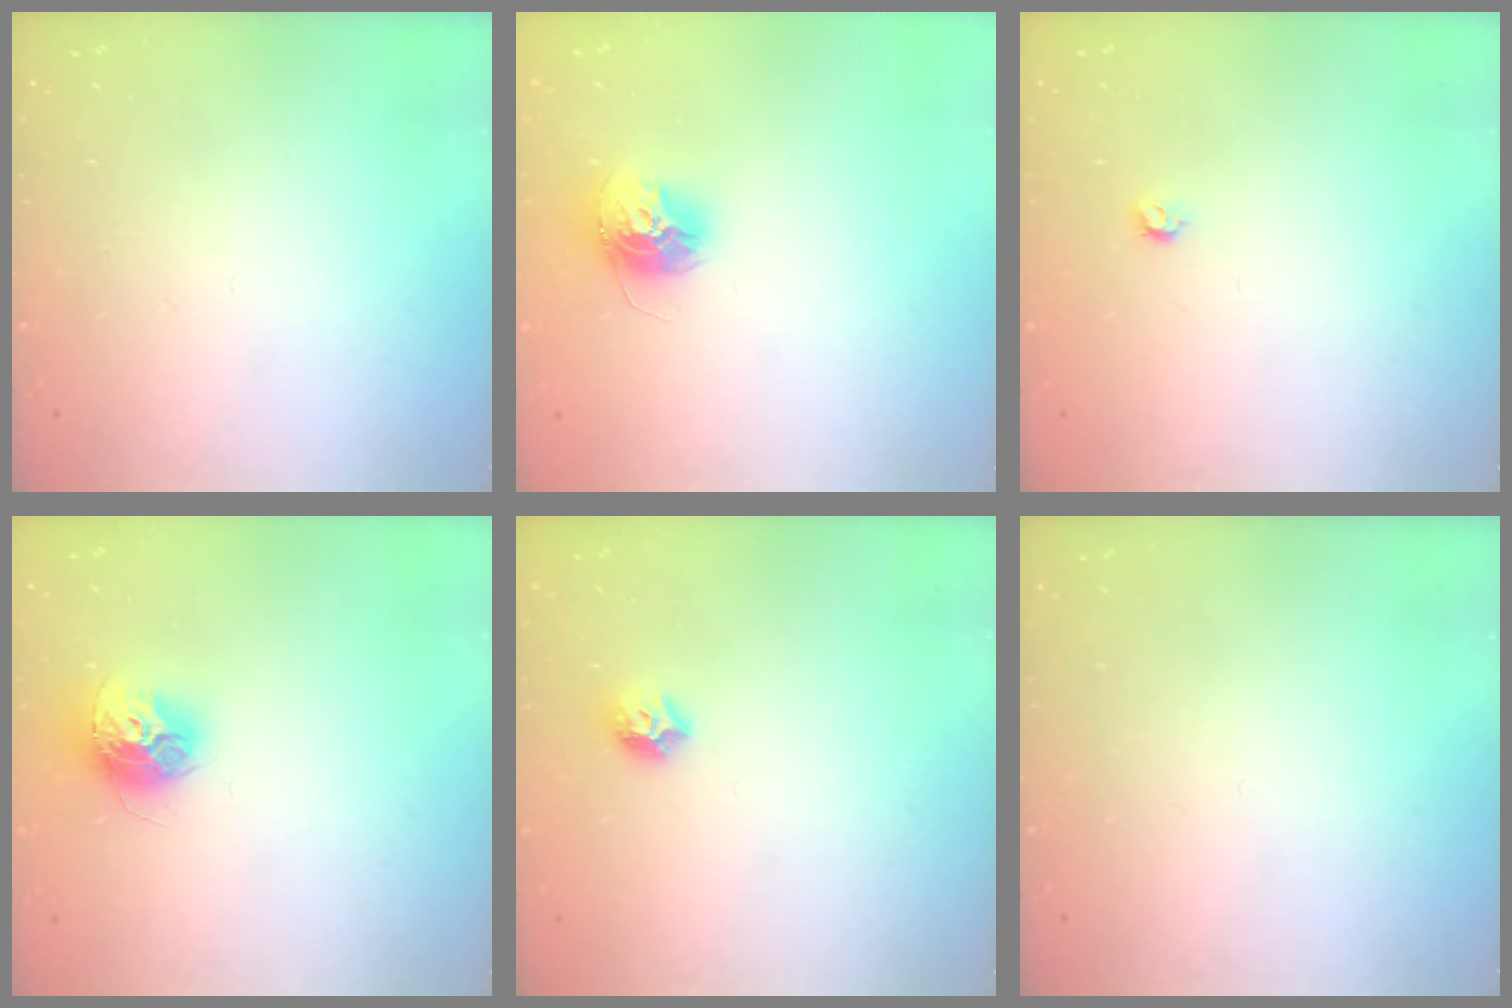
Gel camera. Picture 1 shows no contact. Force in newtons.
{"total": 12.4, "press": 12.4, "slide": 1.0}
{"total": 3.4, "press": 3.4, "slide": 0.6}
{"total": 12.2, "press": 12.1, "slide": 1.0}
{"total": 7.6, "press": 7.6, "slide": 0.7}
{"total": 0.0}